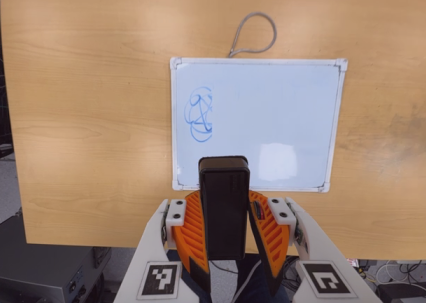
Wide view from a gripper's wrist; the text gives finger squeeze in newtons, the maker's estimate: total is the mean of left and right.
{"total": 7.2, "left": 6.8, "right": 7.5}